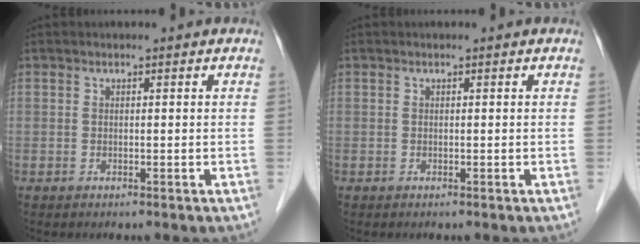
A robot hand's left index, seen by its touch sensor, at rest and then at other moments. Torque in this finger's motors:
{"motor_torque": [0.02, 0.00, -0.01, -0.01]}